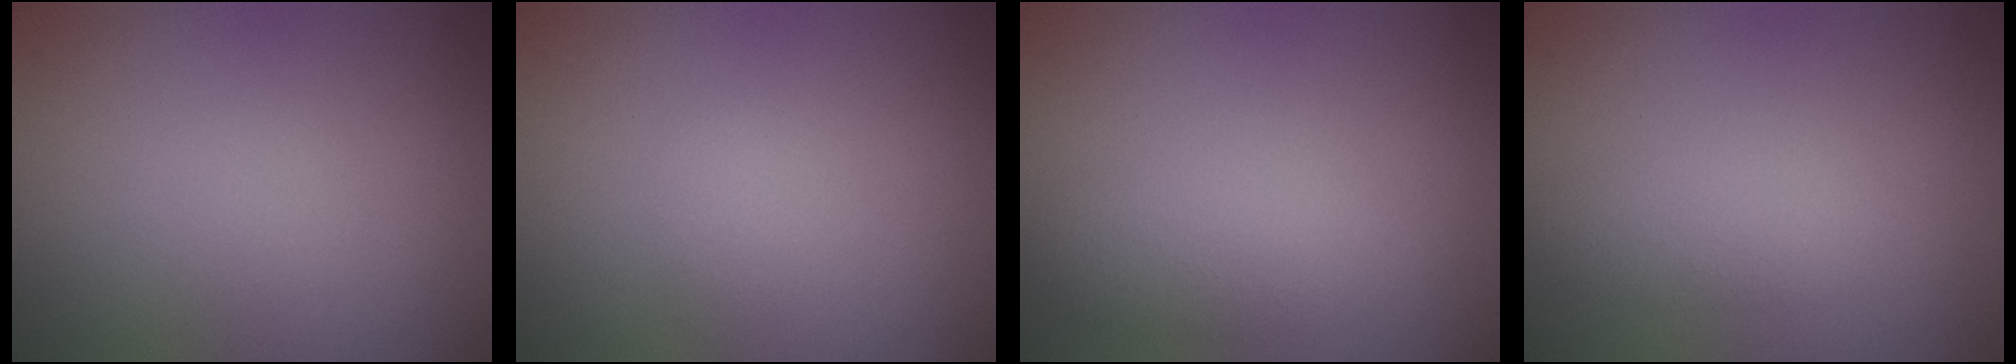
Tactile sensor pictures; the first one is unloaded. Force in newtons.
{"total": 0.7, "press": 0.7, "slide": 0.0}
{"total": 3.0, "press": 3.0, "slide": 0.2}
{"total": 2.3, "press": 2.3, "slide": 0.1}